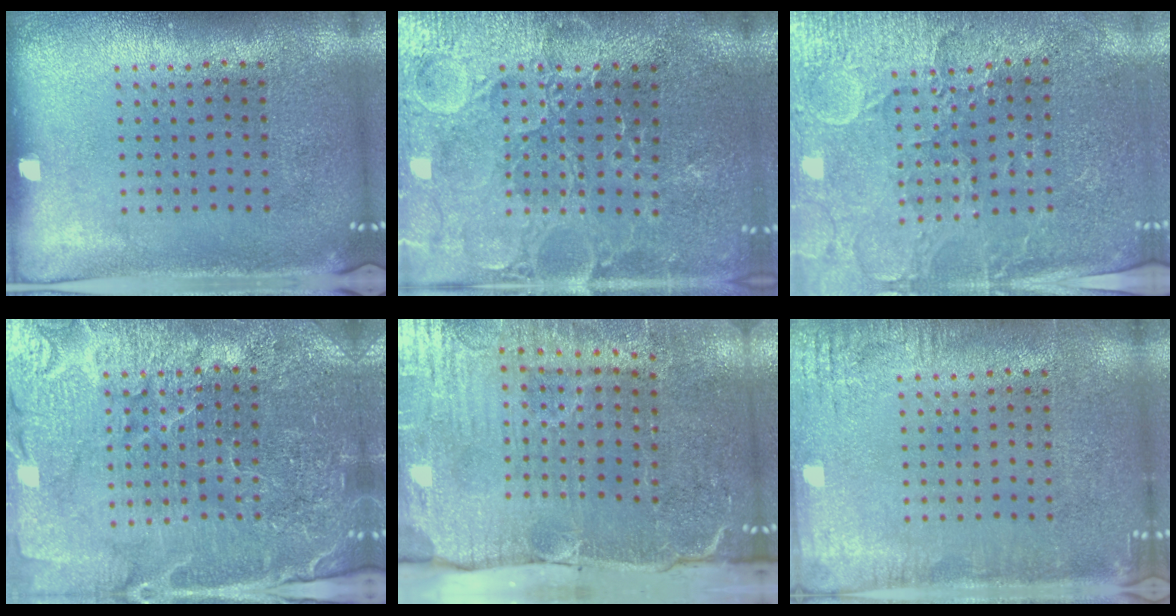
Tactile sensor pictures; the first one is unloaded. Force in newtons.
{"total": 3.7, "press": 3.6, "slide": 0.7}
{"total": 3.4, "press": 3.3, "slide": 1.0}
{"total": 5.0, "press": 4.7, "slide": 1.8}
{"total": 5.2, "press": 4.4, "slide": 2.8}
{"total": 2.3, "press": 2.3, "slide": 0.3}